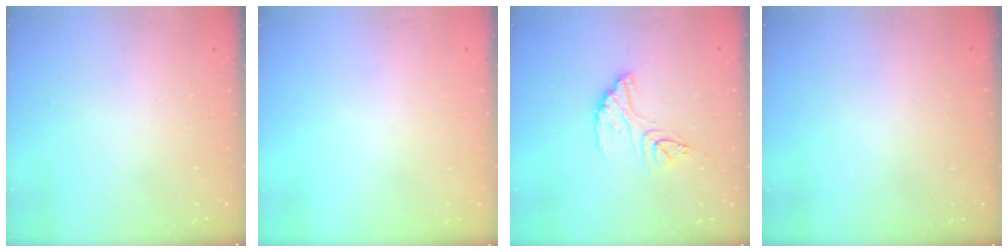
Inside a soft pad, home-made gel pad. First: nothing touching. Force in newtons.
{"total": 3.0, "press": 3.0, "slide": 0.1}
{"total": 12.5, "press": 12.4, "slide": 1.0}
{"total": 3.0, "press": 3.0, "slide": 0.1}